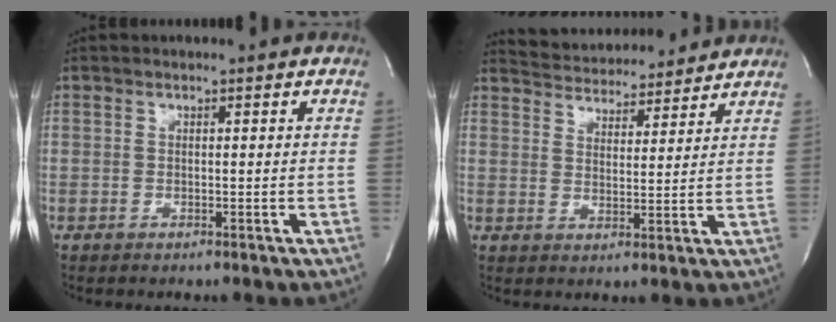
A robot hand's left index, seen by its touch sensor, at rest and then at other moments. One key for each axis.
{"total": 11.9, "fx": 11.5, "fy": 2.3, "fz": 2.4, "tx": -0.036, "ty": 0.015, "tz": 0.165}